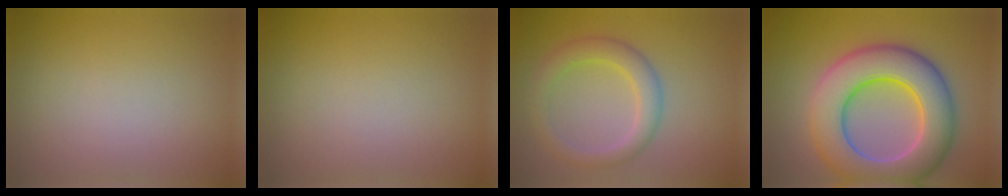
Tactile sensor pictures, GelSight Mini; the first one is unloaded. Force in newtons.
{"total": 0.0}
{"total": 3.5, "press": 3.5, "slide": 0.0}
{"total": 10.3, "press": 10.3, "slide": 0.4}